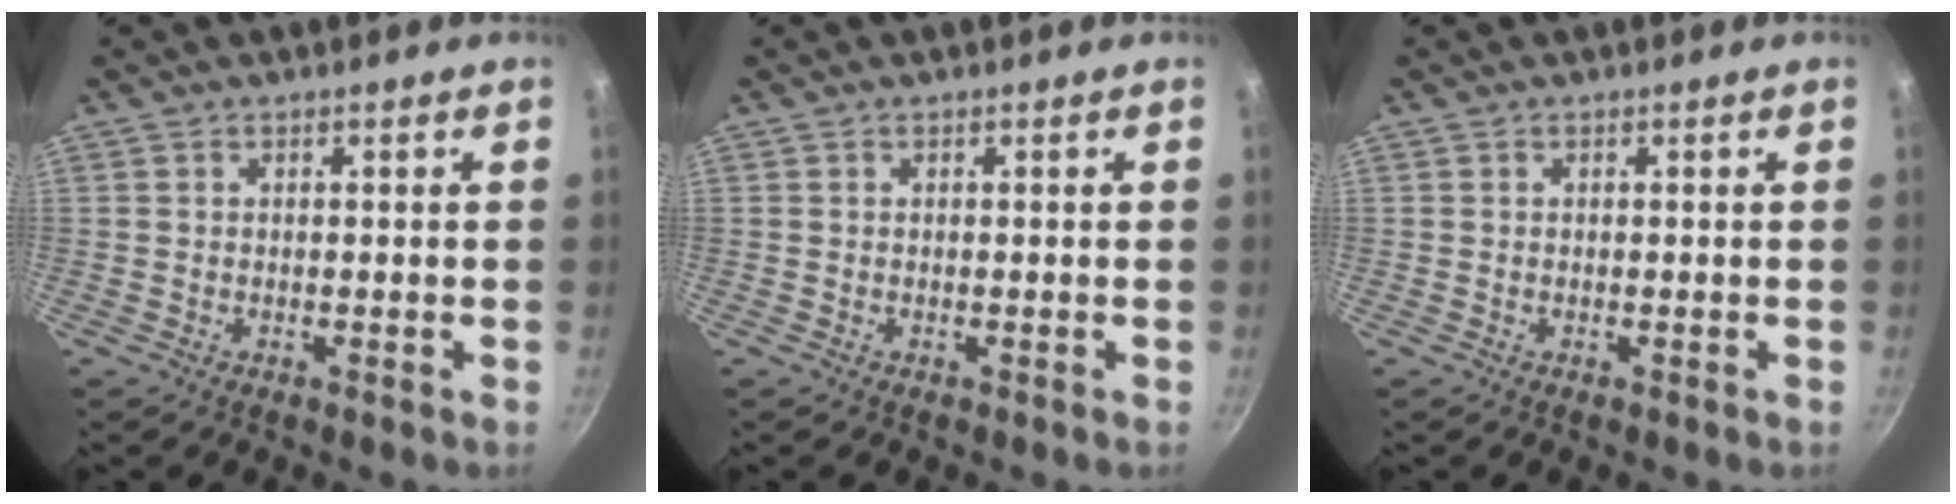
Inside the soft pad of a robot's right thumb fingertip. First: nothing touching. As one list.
[{"total": 0.0}, {"total": 0.0}]